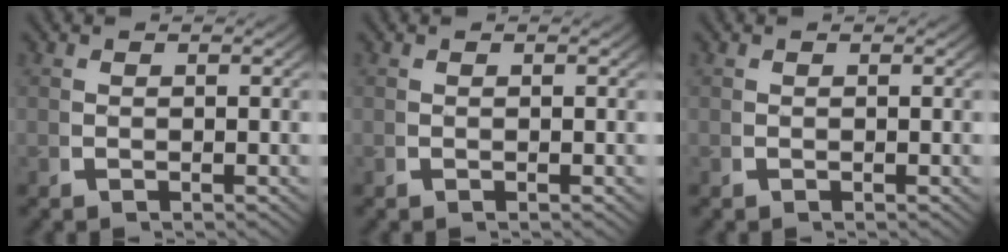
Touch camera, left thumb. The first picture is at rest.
{"total": 0.0}
{"total": 0.0}